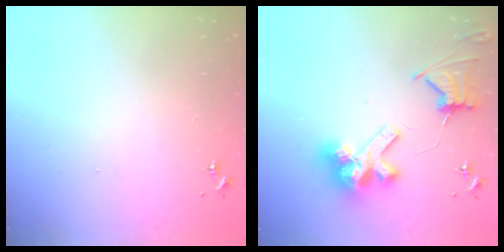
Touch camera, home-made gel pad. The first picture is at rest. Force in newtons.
{"total": 14.2, "press": 14.1, "slide": 1.6}